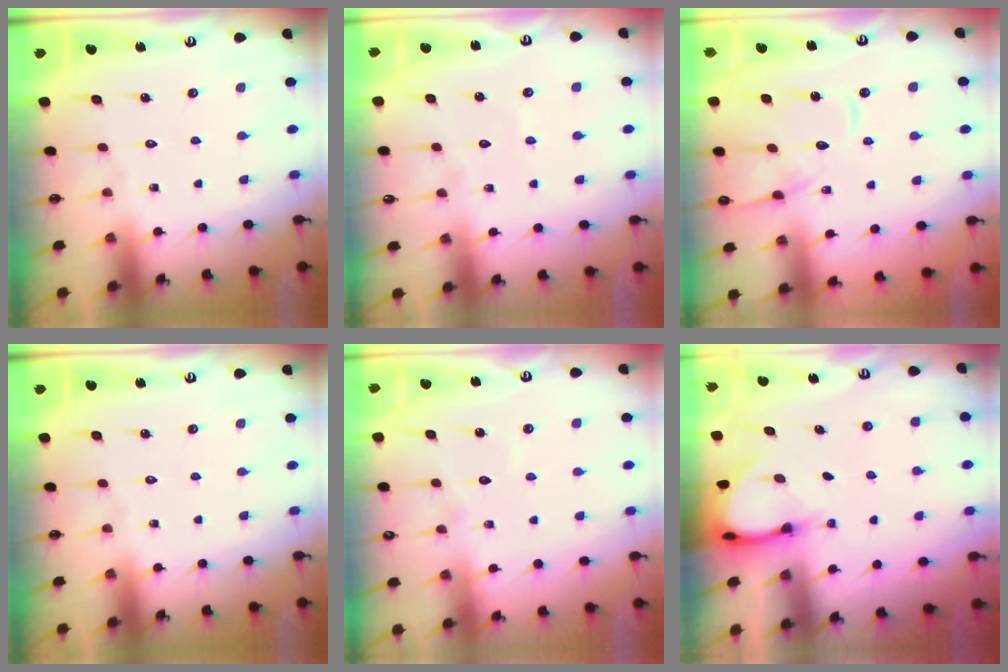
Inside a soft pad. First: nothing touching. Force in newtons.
{"total": 2.6, "press": 2.6, "slide": 0.1}
{"total": 12.7, "press": 12.7, "slide": 1.2}
{"total": 0.0}
{"total": 6.1, "press": 6.1, "slide": 0.6}
{"total": 4.0, "press": 4.0, "slide": 0.4}